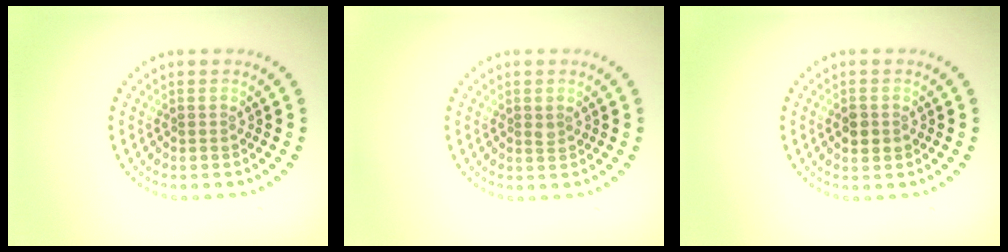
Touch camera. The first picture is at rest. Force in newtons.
{"total": 0.6, "press": 0.5, "slide": 0.2}
{"total": 1.5, "press": 1.5, "slide": 0.2}